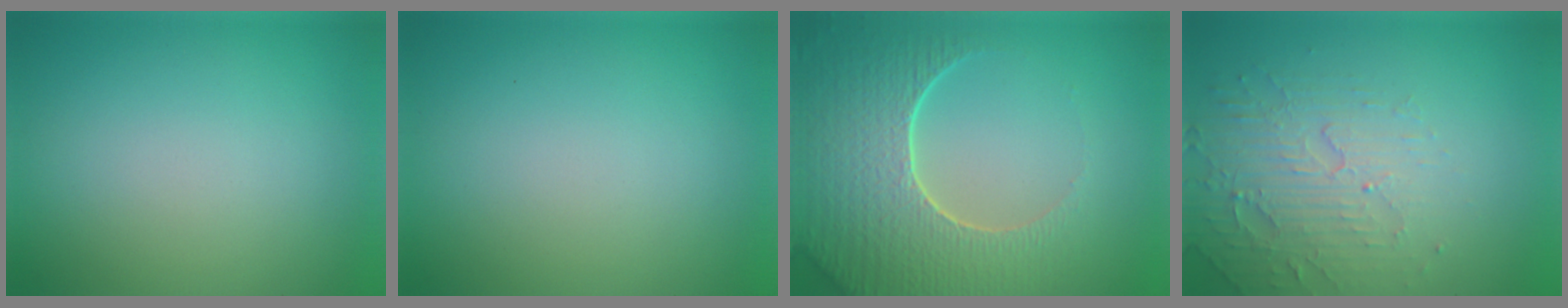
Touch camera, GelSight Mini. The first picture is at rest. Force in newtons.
{"total": 0.0}
{"total": 7.3, "press": 5.8, "slide": 4.5}
{"total": 5.1, "press": 3.4, "slide": 3.7}